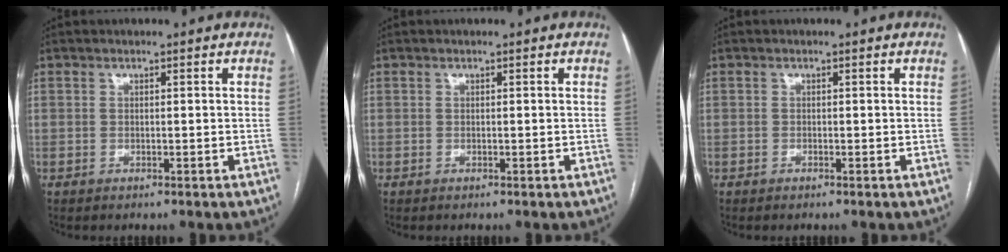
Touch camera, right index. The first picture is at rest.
{"total": 0.0}
{"total": 0.0}